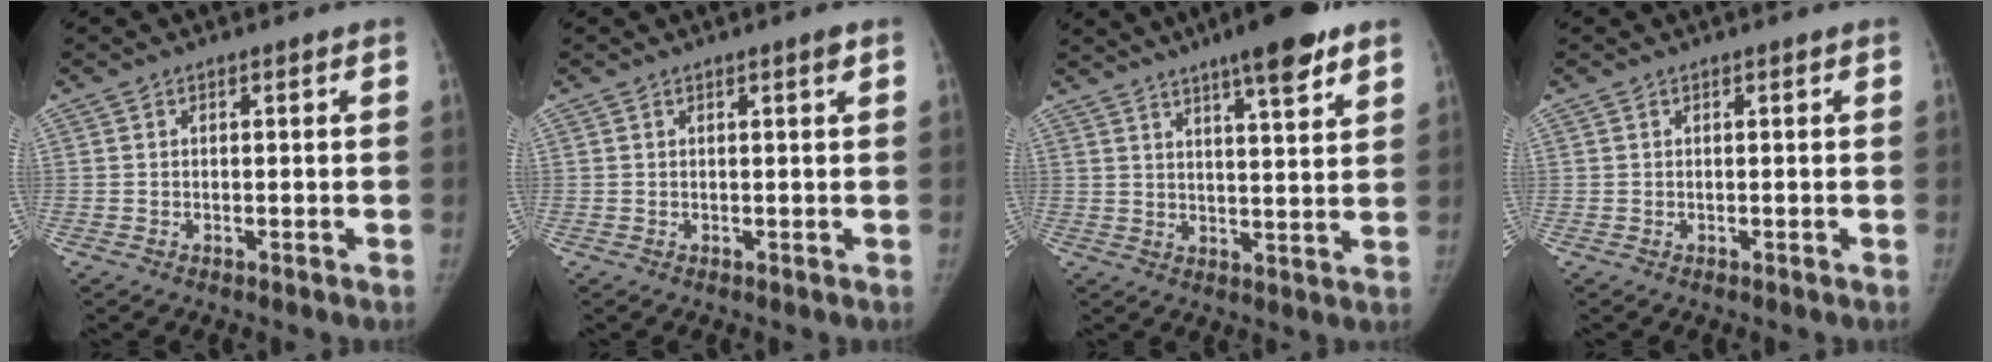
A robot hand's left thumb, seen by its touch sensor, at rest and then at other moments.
{"total": 0.9, "force": [0.5, 0.0, 0.7], "torque": [-0.011, -0.001, 0.007]}
{"total": 11.9, "force": [7.8, 2.2, 8.8], "torque": [-0.113, -0.030, 0.109]}
{"total": 0.0}